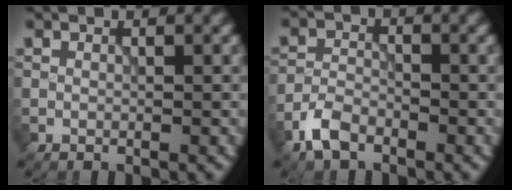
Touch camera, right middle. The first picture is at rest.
{"total": 3.0, "force": [-2.2, 1.4, 1.5], "torque": [-0.030, 0.003, -0.053]}